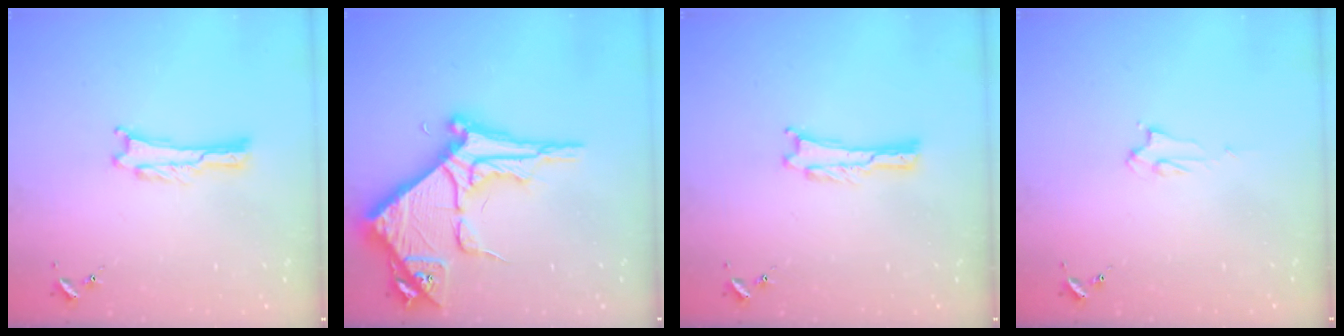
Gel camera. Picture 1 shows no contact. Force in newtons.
{"total": 11.0, "press": 10.9, "slide": 1.2}
{"total": 0.0}
{"total": 2.2, "press": 2.2, "slide": 0.2}